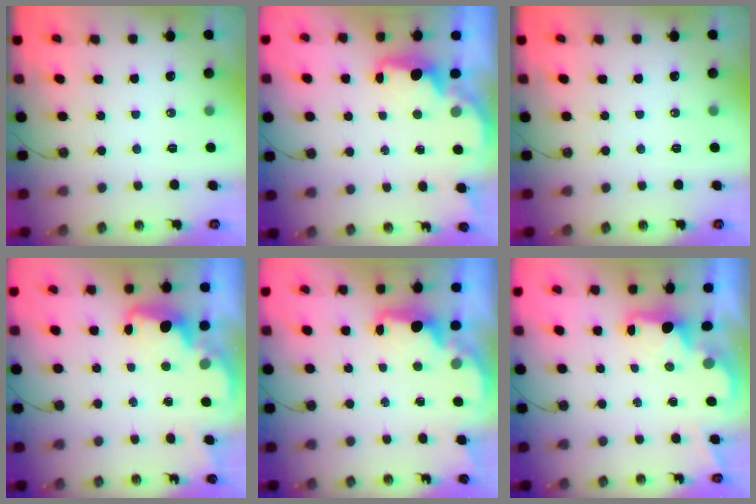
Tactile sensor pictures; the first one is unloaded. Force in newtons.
{"total": 2.3, "press": 2.1, "slide": 0.8}
{"total": 0.0}
{"total": 2.3, "press": 2.2, "slide": 0.6}
{"total": 2.5, "press": 2.3, "slide": 0.8}
{"total": 1.7, "press": 1.6, "slide": 0.7}